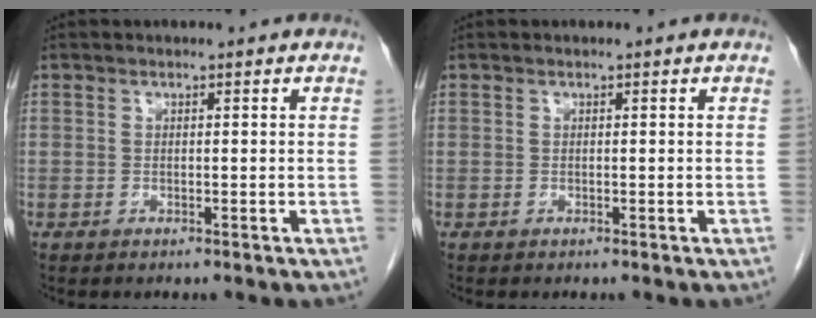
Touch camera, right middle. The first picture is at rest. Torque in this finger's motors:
{"motor_torque": [-0.16, -0.16, 0.00, -0.01]}